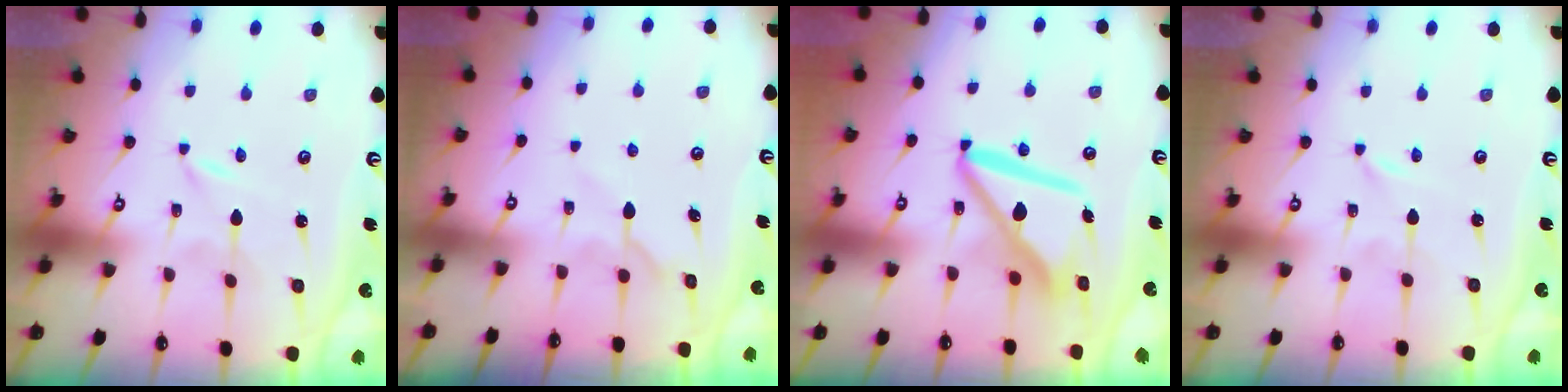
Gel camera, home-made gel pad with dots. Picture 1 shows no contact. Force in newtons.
{"total": 5.9, "press": 5.9, "slide": 0.4}
{"total": 12.4, "press": 12.4, "slide": 1.4}
{"total": 0.0}